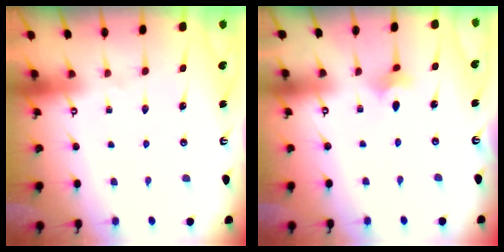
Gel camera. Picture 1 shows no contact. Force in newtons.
{"total": 2.4, "press": 2.4, "slide": 0.5}